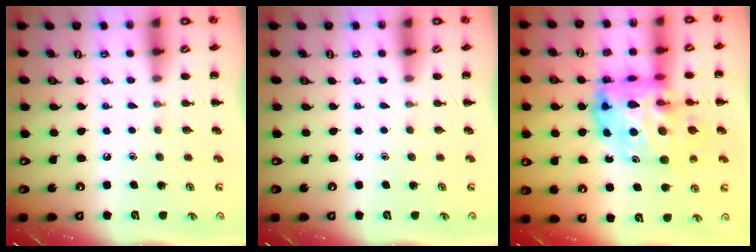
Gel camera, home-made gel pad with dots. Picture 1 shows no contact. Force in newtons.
{"total": 0.0}
{"total": 19.0, "press": 18.2, "slide": 5.6}